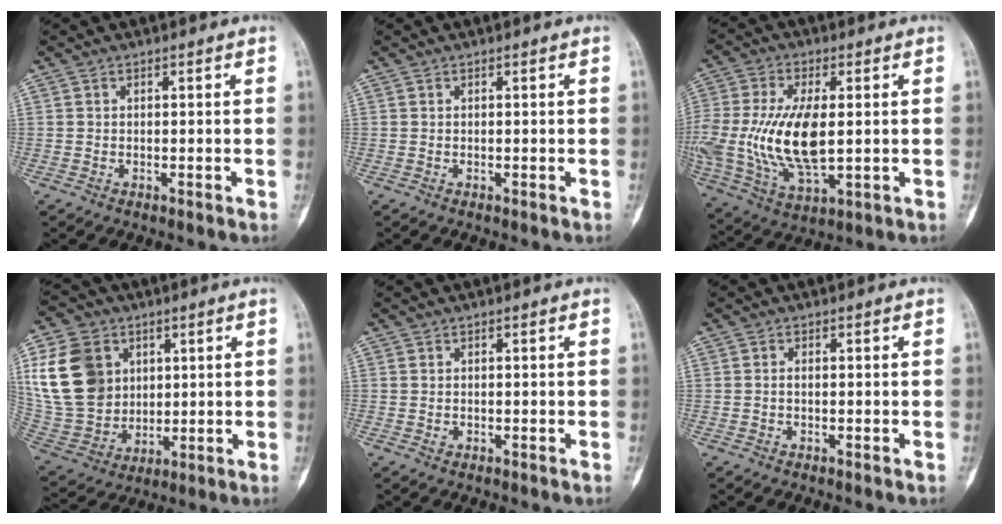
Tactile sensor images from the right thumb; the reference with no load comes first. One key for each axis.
{"total": 0.0}
{"total": 19.6, "fx": -0.2, "fy": 9.4, "fz": 17.2, "tx": -0.388, "ty": -0.022, "tz": 0.005}
{"total": 17.6, "fx": 5.1, "fy": 13.9, "fz": 9.5, "tx": -0.173, "ty": -0.006, "tz": 0.110}
{"total": 0.8, "fx": -0.5, "fy": 0.4, "fz": 0.5, "tx": -0.013, "ty": 0.000, "tz": -0.011}
{"total": 0.6, "fx": -0.1, "fy": 0.4, "fz": 0.5, "tx": -0.011, "ty": 0.000, "tz": -0.004}